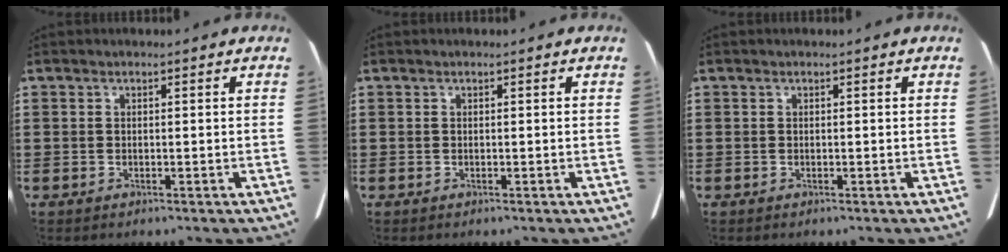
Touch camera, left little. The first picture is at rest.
{"total": 0.0}
{"total": 0.0}